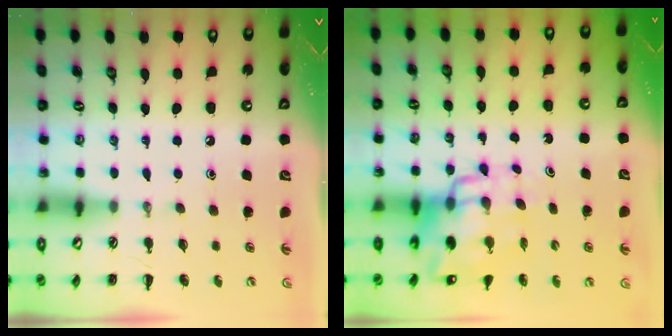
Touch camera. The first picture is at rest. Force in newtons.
{"total": 14.0, "press": 13.2, "slide": 4.4}